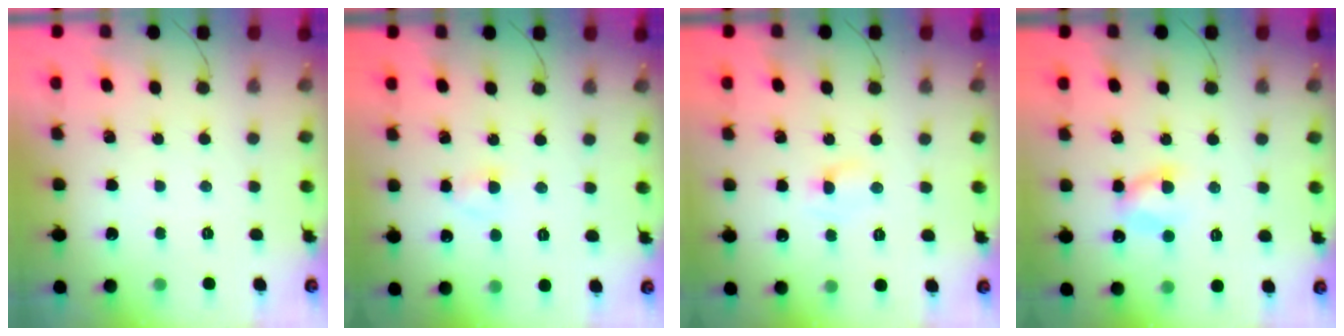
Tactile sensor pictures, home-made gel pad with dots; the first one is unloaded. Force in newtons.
{"total": 2.4, "press": 2.3, "slide": 0.9}
{"total": 4.5, "press": 4.3, "slide": 1.3}
{"total": 5.7, "press": 5.7, "slide": 0.7}